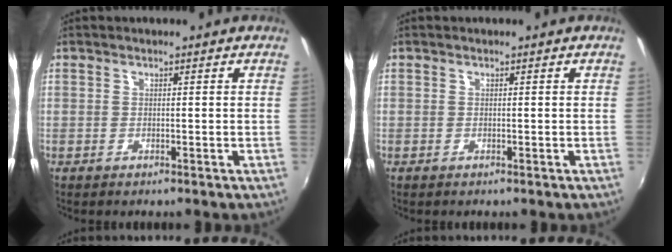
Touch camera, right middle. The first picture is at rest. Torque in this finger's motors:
{"motor_torque": [0.19, -0.18, 0.02, 0.01]}